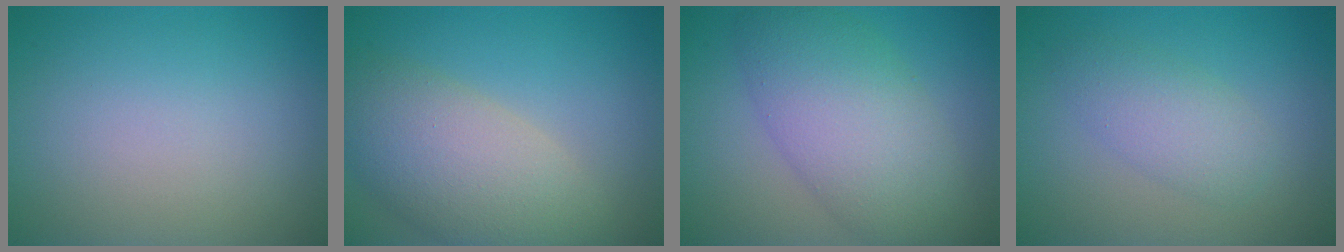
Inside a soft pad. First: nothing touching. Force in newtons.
{"total": 7.6, "press": 7.6, "slide": 0.5}
{"total": 7.9, "press": 7.9, "slide": 0.3}
{"total": 3.0, "press": 3.0, "slide": 0.1}